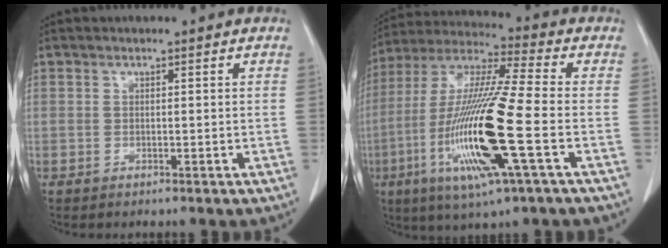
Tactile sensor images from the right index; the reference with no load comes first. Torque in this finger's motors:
{"motor_torque": [2.14, 0.00, 0.70, 0.21]}